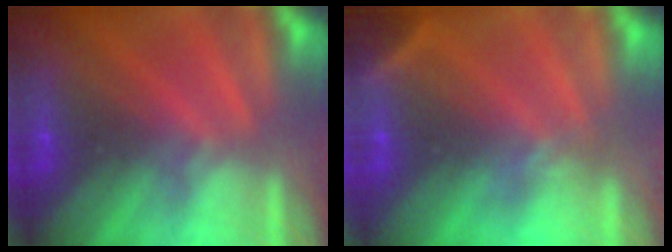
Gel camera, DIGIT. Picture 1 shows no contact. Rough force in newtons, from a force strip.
{"total": 2.9}